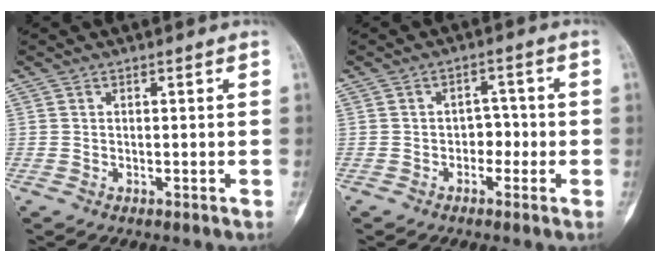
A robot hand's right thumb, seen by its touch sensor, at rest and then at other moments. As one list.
[{"total": 3.4, "force": [-1.0, 2.6, 2.0], "torque": [-0.004, 0.014, -0.024]}]